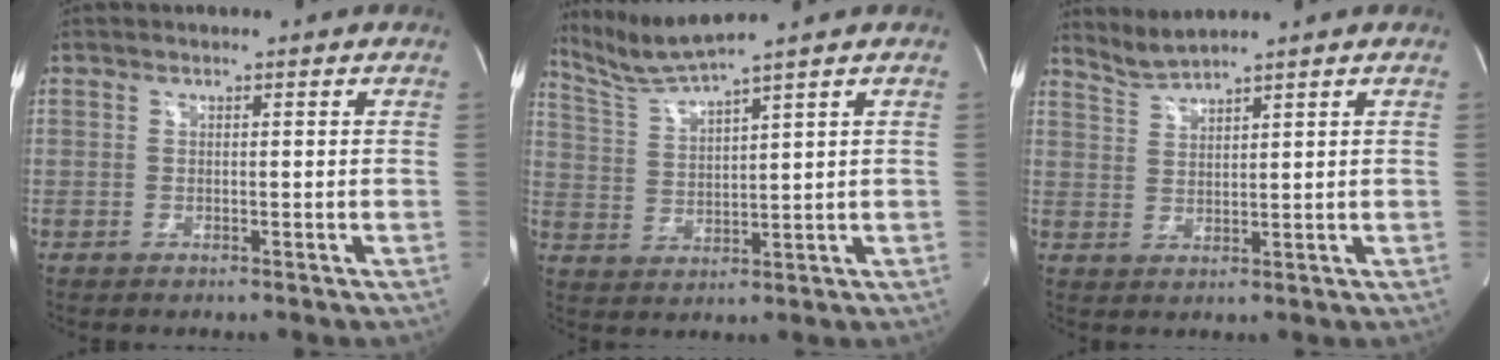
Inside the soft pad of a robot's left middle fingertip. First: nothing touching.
{"total": 6.3, "force": [5.7, -2.2, 1.6], "torque": [-0.049, -0.007, 0.124]}
{"total": 3.3, "force": [3.1, -1.2, 0.1], "torque": [-0.010, -0.002, 0.072]}